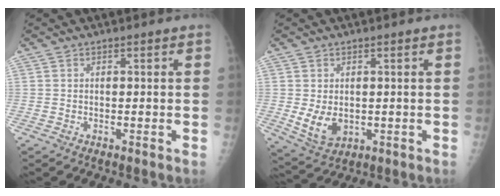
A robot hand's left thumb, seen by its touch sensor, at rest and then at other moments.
{"total": 6.1, "force": [-0.3, 4.4, 4.3], "torque": [-0.066, -0.015, 0.011]}